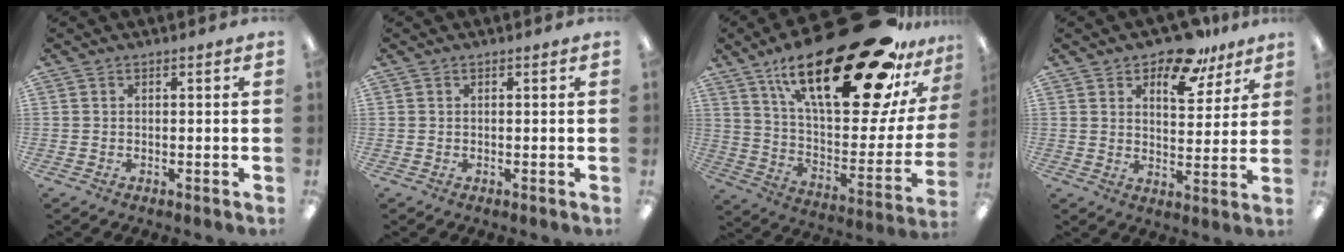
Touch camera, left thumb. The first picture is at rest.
{"total": 0.0}
{"total": 34.5, "force": [19.6, 12.6, 25.5], "torque": [-0.344, -0.131, 0.337]}
{"total": 11.2, "force": [8.4, 5.1, 5.3], "torque": [-0.066, -0.049, 0.146]}